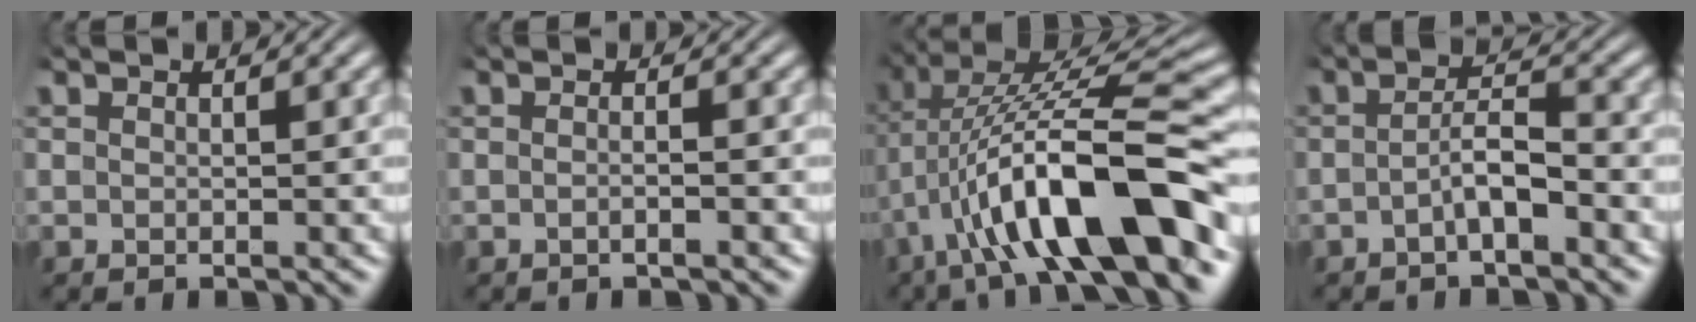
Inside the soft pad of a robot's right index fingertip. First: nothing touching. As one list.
[{"total": 0.9, "force": [-0.6, -0.1, 0.6], "torque": [-0.011, 0.004, -0.016]}, {"total": 10.3, "force": [-1.4, 3.3, 9.7], "torque": [-0.178, -0.004, -0.010]}, {"total": 2.9, "force": [-1.9, 0.5, 2.2], "torque": [-0.036, -0.004, -0.032]}]